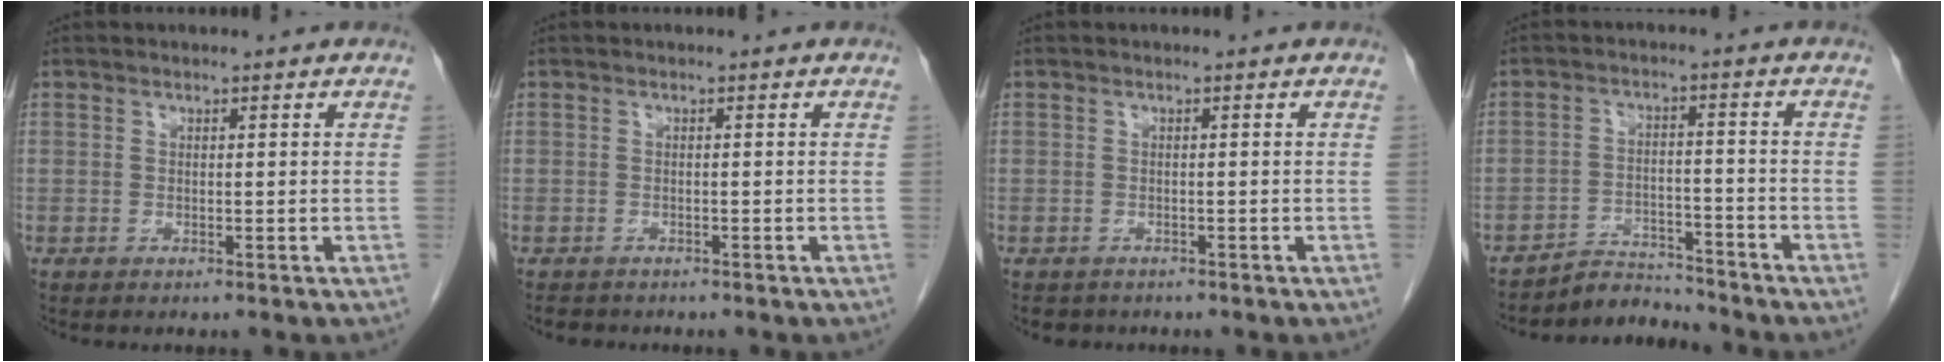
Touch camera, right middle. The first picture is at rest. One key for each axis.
{"total": 2.0, "fx": -1.7, "fy": 0.9, "fz": 0.3, "tx": -0.010, "ty": -0.001, "tz": -0.024}
{"total": 2.1, "fx": -1.7, "fy": 1.2, "fz": 0.1, "tx": -0.007, "ty": 0.001, "tz": -0.024}
{"total": 5.2, "fx": -5.0, "fy": 0.4, "fz": -1.1, "tx": 0.021, "ty": 0.006, "tz": -0.082}